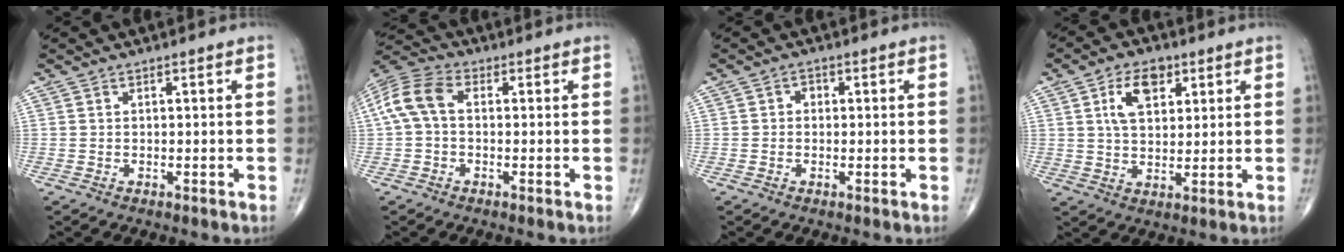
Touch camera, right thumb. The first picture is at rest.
{"total": 8.6, "force": [0.4, 5.4, 6.6], "torque": [-0.140, 0.028, -0.001]}
{"total": 1.6, "force": [0.0, 1.3, 0.9], "torque": [-0.002, 0.005, -0.007]}
{"total": 8.4, "force": [3.2, 5.0, 5.9], "torque": [-0.082, -0.007, 0.056]}